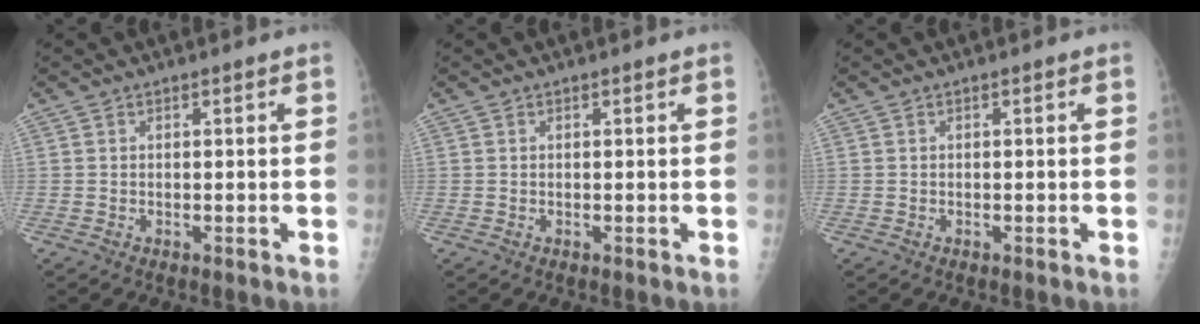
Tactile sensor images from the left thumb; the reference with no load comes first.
{"total": 0.0}
{"total": 0.0}